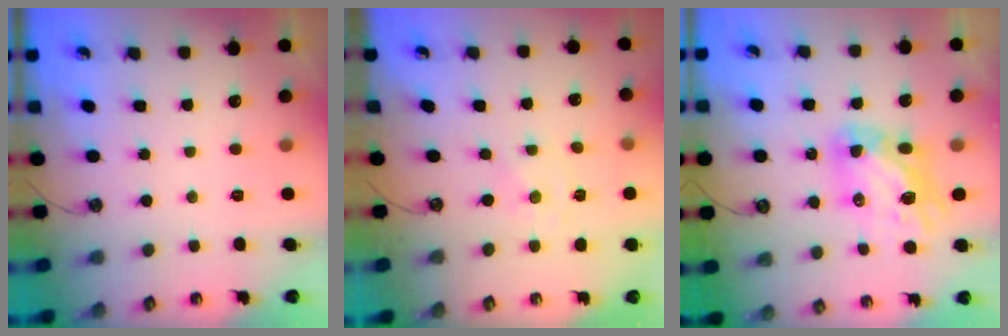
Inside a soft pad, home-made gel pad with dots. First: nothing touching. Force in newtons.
{"total": 0.0}
{"total": 10.8, "press": 10.7, "slide": 1.2}